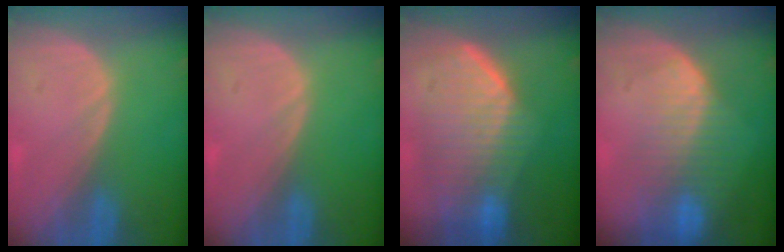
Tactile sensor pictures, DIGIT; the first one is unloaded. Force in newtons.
{"total": 0.0}
{"total": 9.6, "press": 9.0, "slide": 3.4}
{"total": 8.6, "press": 7.3, "slide": 4.6}